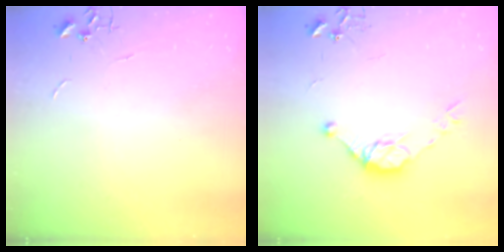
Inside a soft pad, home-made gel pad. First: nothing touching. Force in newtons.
{"total": 9.8, "press": 9.8, "slide": 0.8}